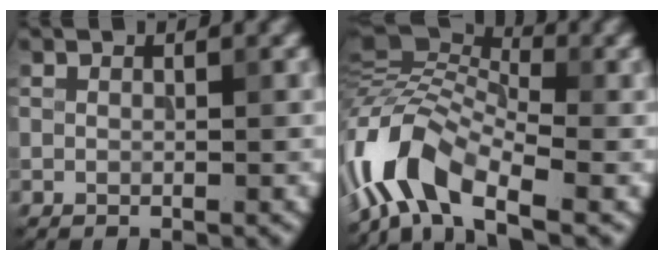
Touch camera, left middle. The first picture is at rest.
{"total": 9.2, "force": [-4.2, 4.2, 7.0], "torque": [-0.128, 0.021, -0.100]}